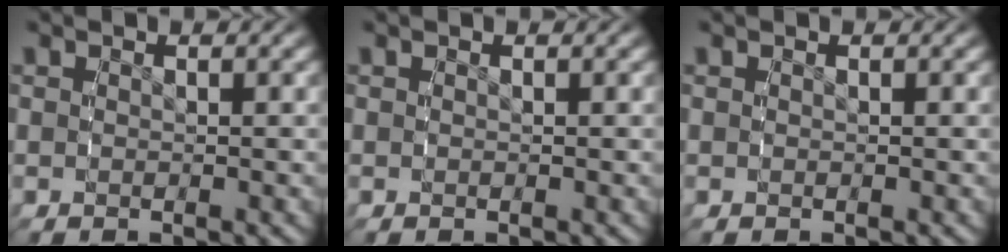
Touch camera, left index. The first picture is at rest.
{"total": 0.0}
{"total": 0.0}